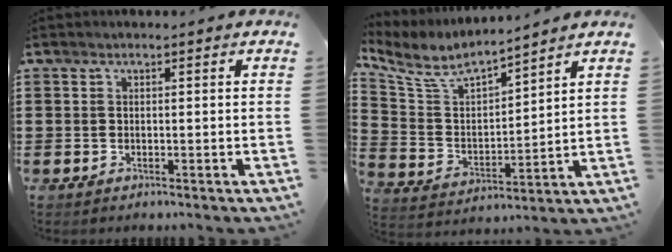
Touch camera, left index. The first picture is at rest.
{"total": 6.9, "force": [6.0, 1.8, 3.0], "torque": [-0.090, -0.036, 0.101]}